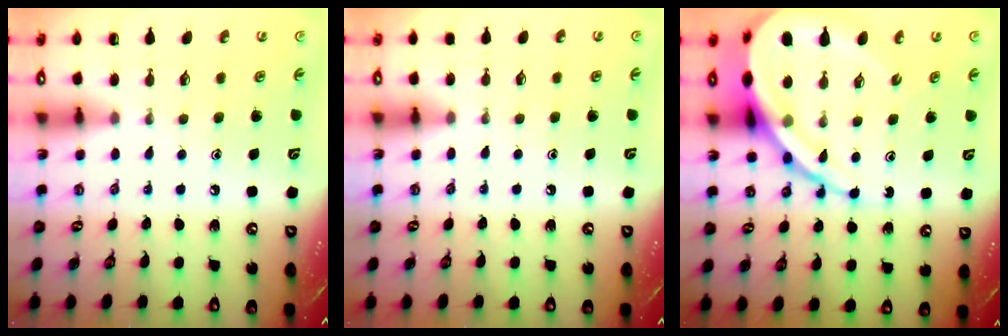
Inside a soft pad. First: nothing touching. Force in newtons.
{"total": 2.4, "press": 2.4, "slide": 0.4}
{"total": 18.0, "press": 17.9, "slide": 1.9}